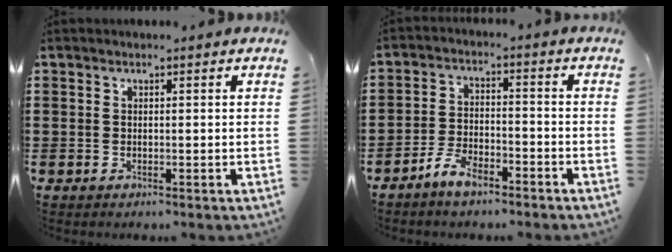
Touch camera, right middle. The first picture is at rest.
{"total": 5.1, "force": [-4.2, 1.6, 2.4], "torque": [-0.053, 0.009, -0.084]}